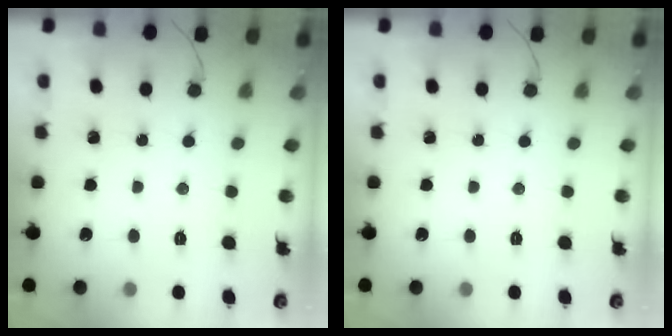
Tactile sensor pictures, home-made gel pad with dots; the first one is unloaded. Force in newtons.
{"total": 0.0}